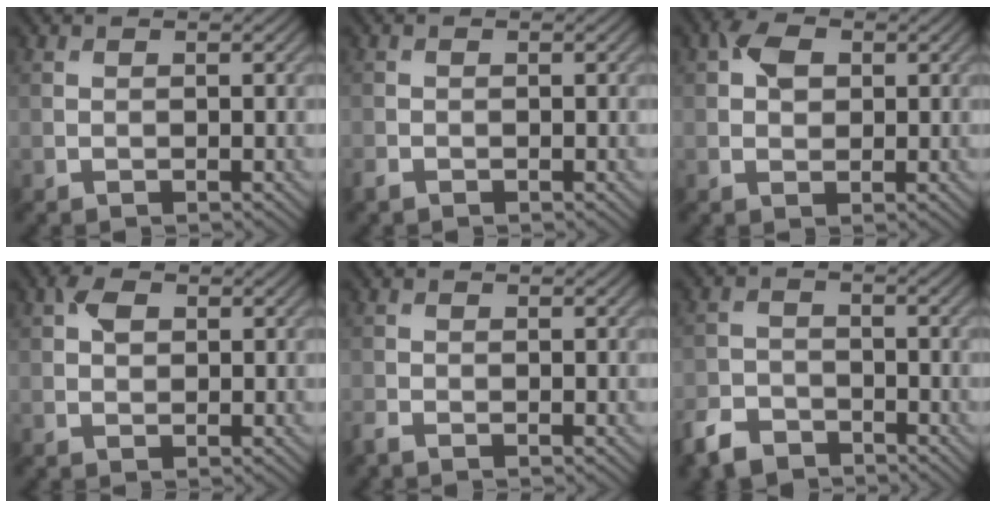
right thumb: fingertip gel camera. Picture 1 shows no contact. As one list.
[{"total": 0.9, "force": [-0.9, 0.3, 0.2], "torque": [-0.007, -0.002, -0.018]}, {"total": 3.1, "force": [0.9, 2.3, 1.9], "torque": [-0.037, 0.006, 0.009]}, {"total": 2.1, "force": [0.7, 1.4, 1.4], "torque": [-0.027, 0.005, 0.008]}, {"total": 1.1, "force": [-1.0, 0.1, 0.4], "torque": [-0.014, -0.004, -0.026]}, {"total": 4.6, "force": [-3.8, 2.2, 1.6], "torque": [-0.036, -0.007, -0.083]}]